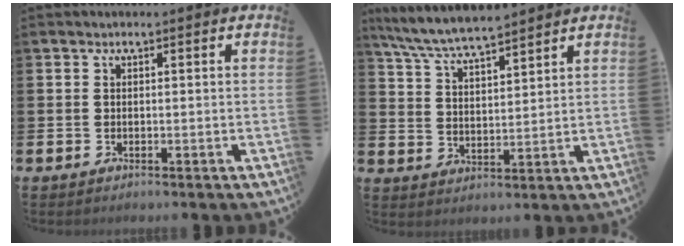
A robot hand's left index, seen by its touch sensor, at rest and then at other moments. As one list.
[{"total": 6.6, "force": [6.3, 0.4, 1.8], "torque": [-0.060, -0.031, 0.113]}]